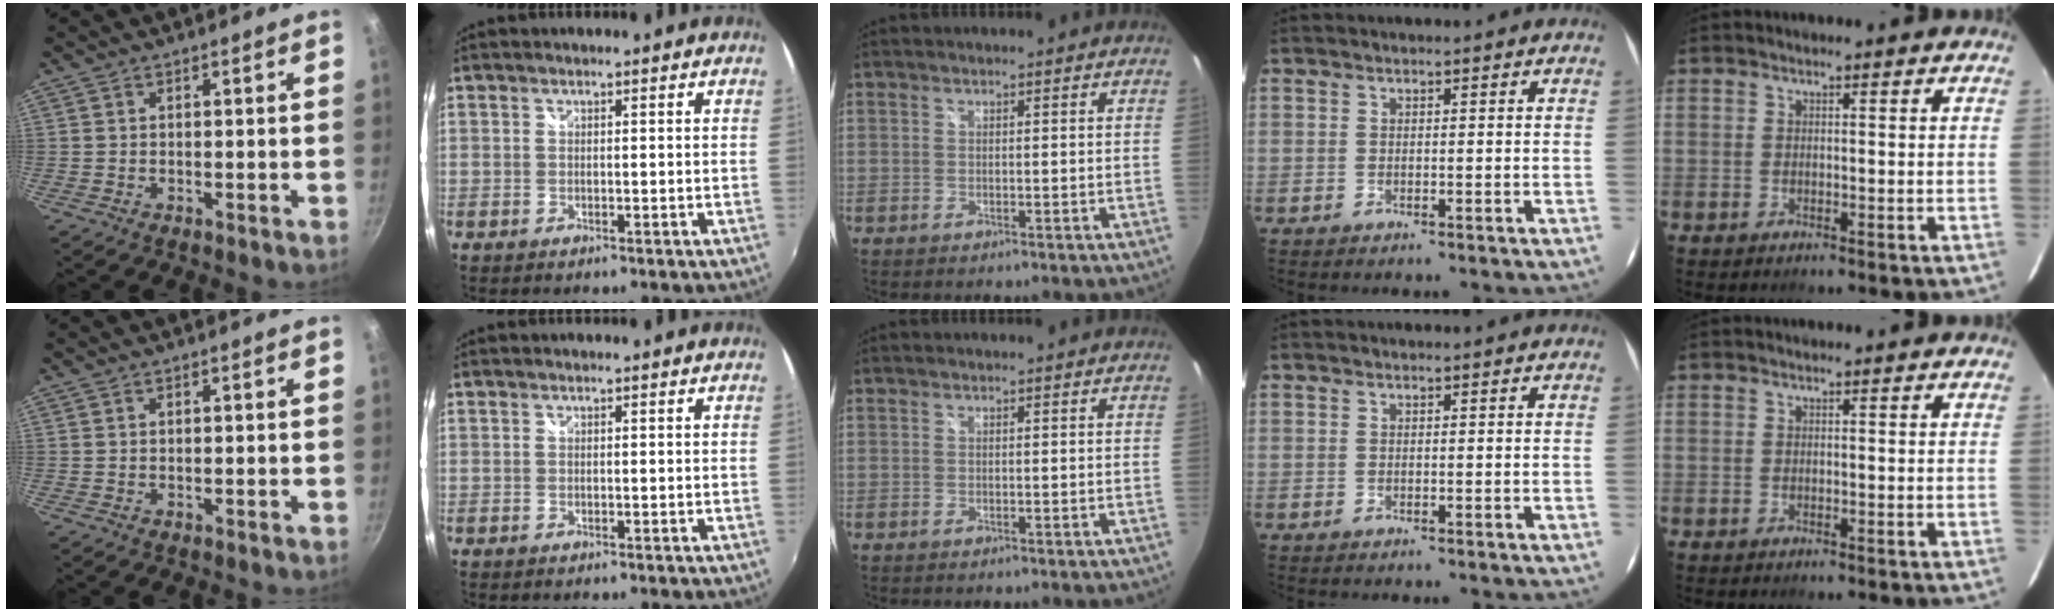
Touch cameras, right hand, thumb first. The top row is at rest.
{}